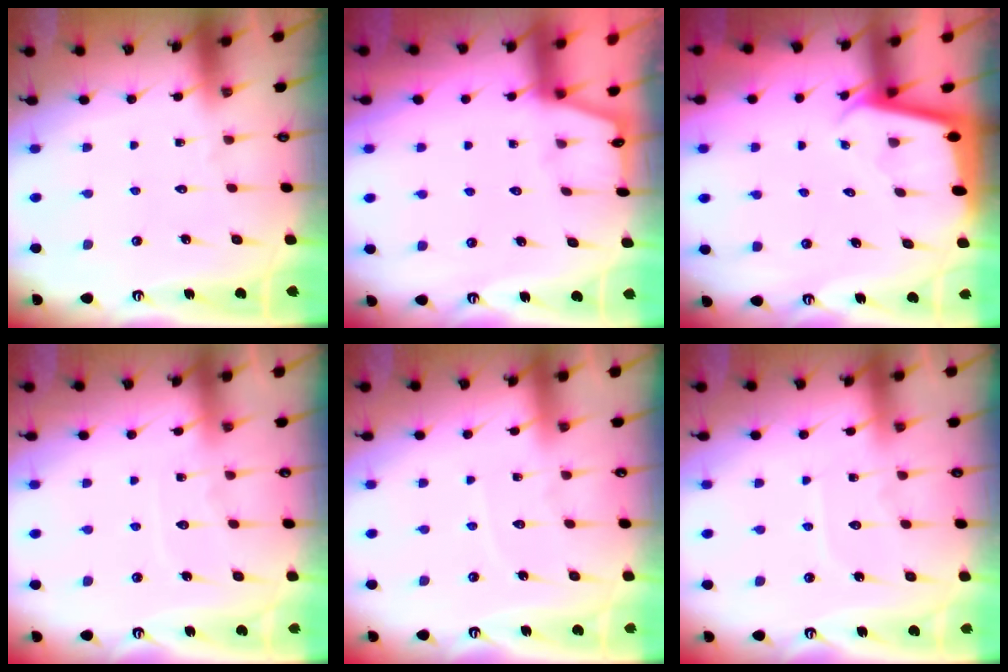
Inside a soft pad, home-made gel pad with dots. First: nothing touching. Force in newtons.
{"total": 0.8, "press": 0.7, "slide": 0.2}
{"total": 2.7, "press": 2.7, "slide": 0.1}
{"total": 6.7, "press": 6.6, "slide": 0.6}
{"total": 3.9, "press": 3.8, "slide": 0.3}
{"total": 6.6, "press": 6.6, "slide": 0.6}